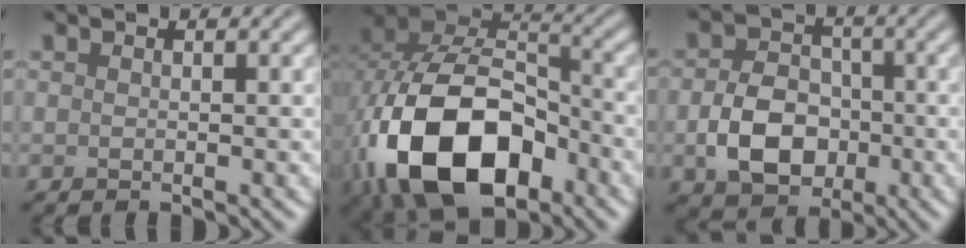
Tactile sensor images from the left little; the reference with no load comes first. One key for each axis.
{"total": 15.2, "fx": -5.9, "fy": 9.1, "fz": 10.6, "tx": -0.209, "ty": -0.029, "tz": -0.104}
{"total": 6.3, "fx": -1.8, "fy": 4.6, "fz": 3.9, "tx": -0.075, "ty": -0.004, "tz": -0.034}